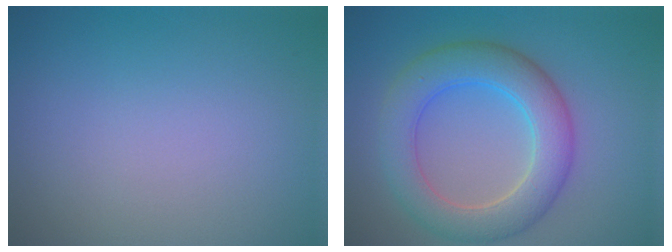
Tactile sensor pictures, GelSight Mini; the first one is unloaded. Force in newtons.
{"total": 6.2, "press": 6.2, "slide": 0.5}